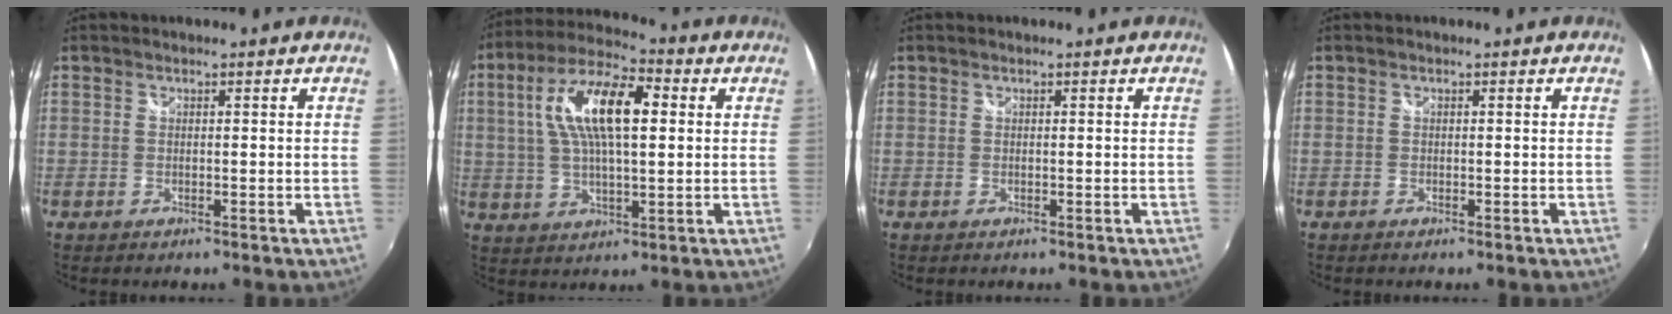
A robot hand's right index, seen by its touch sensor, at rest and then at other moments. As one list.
[{"total": 14.4, "force": [3.1, 5.3, 13.0], "torque": [-0.245, 0.023, 0.050]}, {"total": 0.0}, {"total": 0.0}]